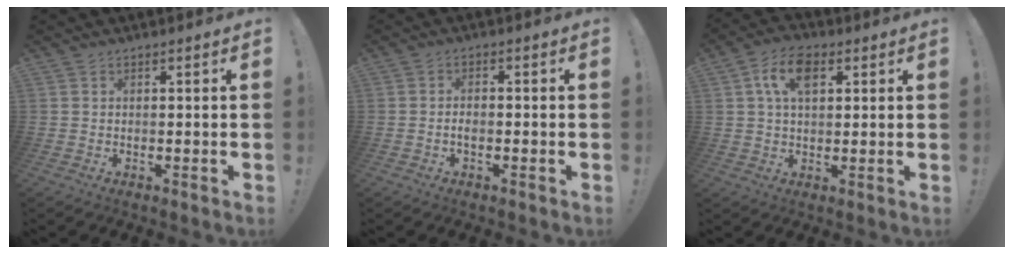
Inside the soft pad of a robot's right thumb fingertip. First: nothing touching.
{"total": 1.9, "force": [-0.8, 0.8, 1.5], "torque": [-0.025, 0.005, -0.014]}
{"total": 9.2, "force": [3.2, 5.3, 6.8], "torque": [-0.115, 0.009, 0.059]}